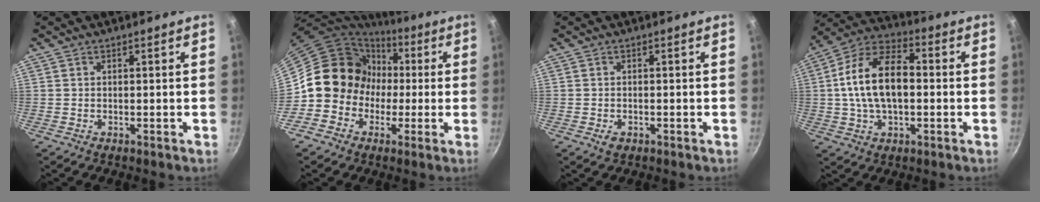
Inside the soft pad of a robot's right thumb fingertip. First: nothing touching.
{"total": 14.4, "force": [-0.6, 13.5, 5.2], "torque": [-0.035, 0.038, -0.020]}
{"total": 1.7, "force": [-0.7, 1.1, 1.0], "torque": [-0.019, 0.002, -0.011]}
{"total": 16.0, "force": [0.1, 9.4, 13.0], "torque": [-0.214, 0.034, -0.012]}